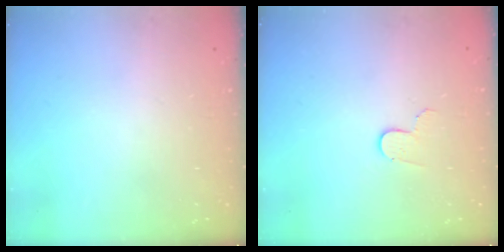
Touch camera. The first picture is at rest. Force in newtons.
{"total": 3.8, "press": 3.8, "slide": 0.3}